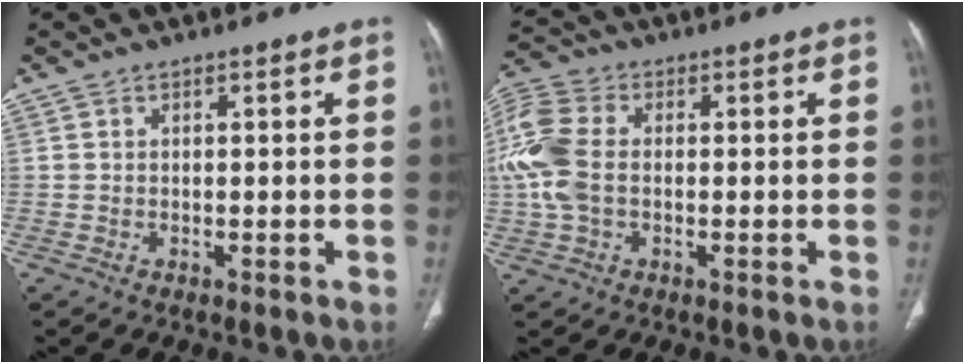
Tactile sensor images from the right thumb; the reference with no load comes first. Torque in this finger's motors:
{"motor_torque": [1.69, 1.64, 1.56, -0.46, 0.21]}